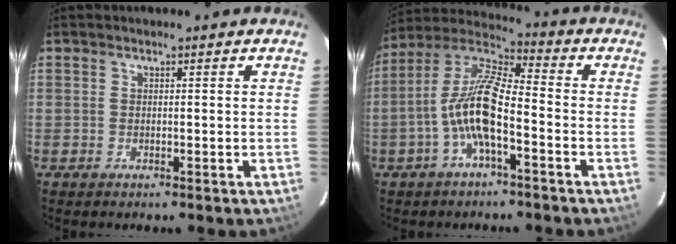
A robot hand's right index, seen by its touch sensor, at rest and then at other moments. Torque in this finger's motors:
{"motor_torque": [2.02, -0.12, 1.05, 0.13]}